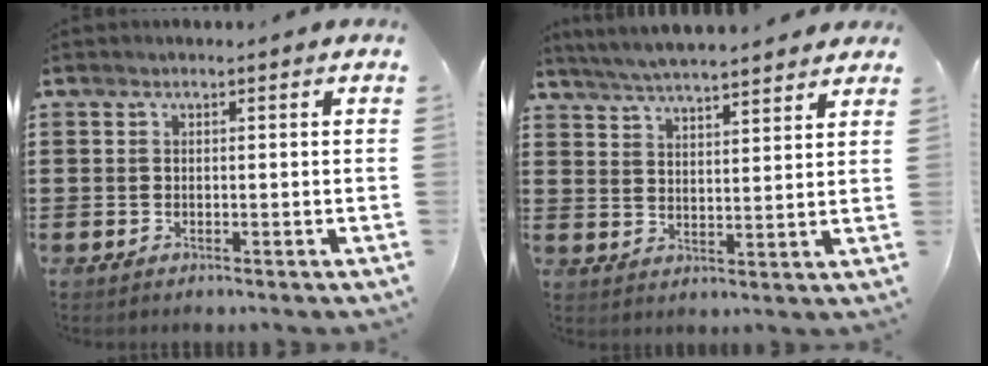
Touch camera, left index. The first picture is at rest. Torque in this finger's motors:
{"motor_torque": [2.14, 0.00, 1.05, 0.11]}